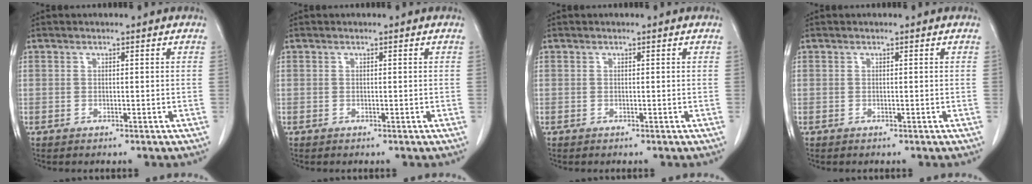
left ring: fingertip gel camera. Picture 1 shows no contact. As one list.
[{"total": 0.0}, {"total": 0.0}, {"total": 0.0}]